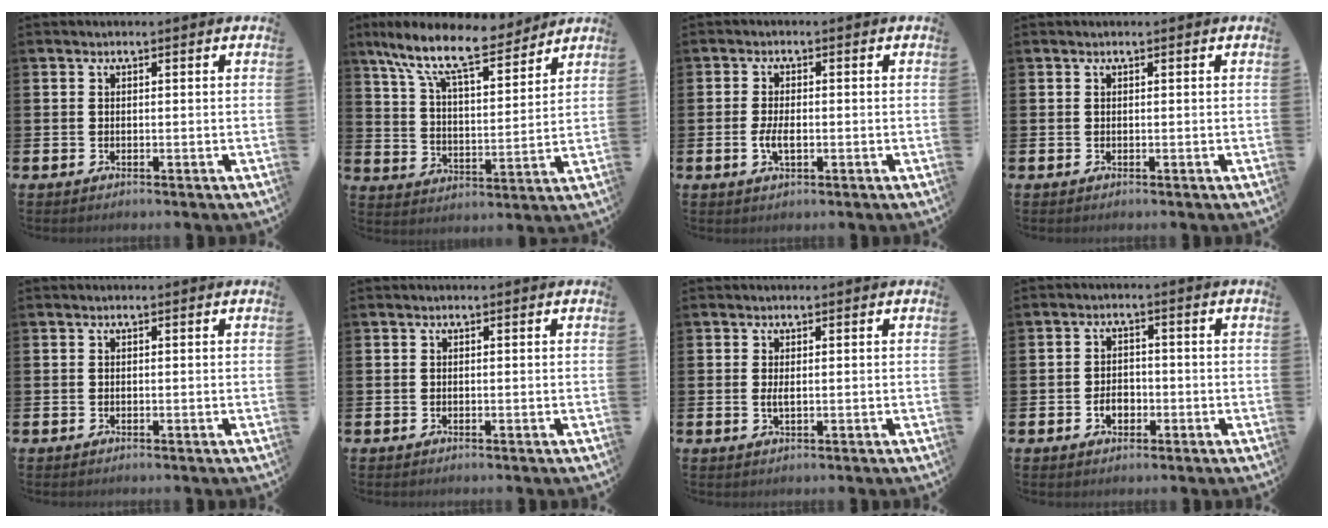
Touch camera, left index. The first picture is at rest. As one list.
[{"total": 11.3, "force": [9.4, 3.1, 5.5], "torque": [-0.128, -0.055, 0.159]}, {"total": 3.0, "force": [-0.6, 1.4, 2.6], "torque": [-0.040, -0.001, -0.012]}, {"total": 0.0}, {"total": 0.0}, {"total": 0.0}, {"total": 1.2, "force": [0.1, 0.3, 1.1], "torque": [-0.014, -0.002, 0.000]}, {"total": 2.8, "force": [-1.0, 2.0, 1.7], "torque": [-0.019, -0.002, -0.024]}]